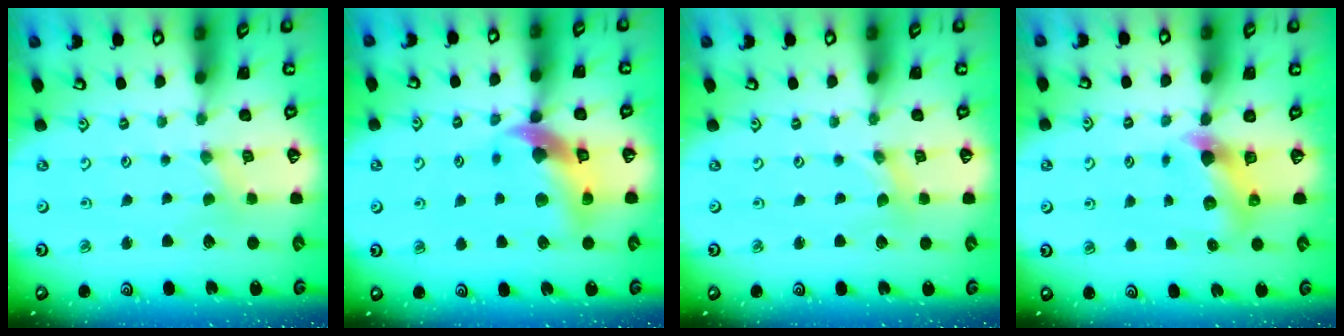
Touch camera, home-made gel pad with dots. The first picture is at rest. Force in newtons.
{"total": 11.5, "press": 11.4, "slide": 1.7}
{"total": 0.0}
{"total": 5.4, "press": 5.4, "slide": 0.5}